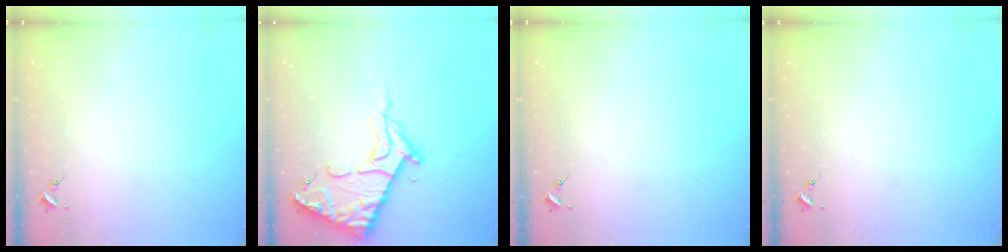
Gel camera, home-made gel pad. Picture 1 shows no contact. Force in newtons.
{"total": 16.7, "press": 16.6, "slide": 1.9}
{"total": 0.0}
{"total": 0.0}